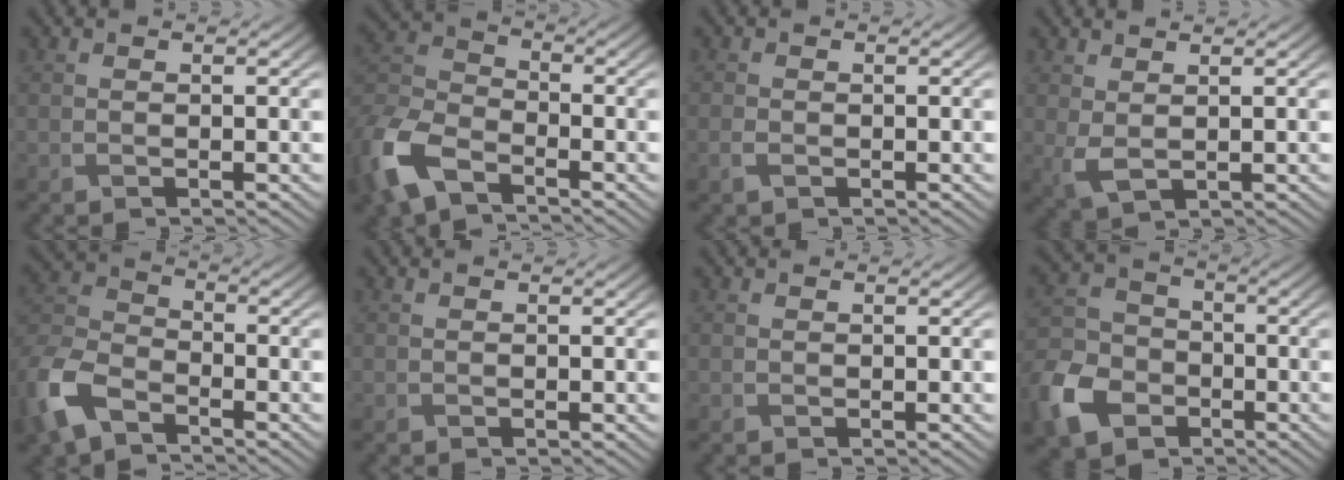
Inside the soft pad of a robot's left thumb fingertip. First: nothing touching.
{"total": 10.2, "force": [-6.1, 5.3, 6.2], "torque": [-0.167, -0.022, -0.137]}
{"total": 1.6, "force": [-0.7, 1.0, 0.9], "torque": [-0.027, -0.003, -0.015]}
{"total": 2.6, "force": [0.9, 1.3, 2.0], "torque": [-0.055, -0.003, 0.022]}
{"total": 9.1, "force": [-5.6, 4.9, 5.2], "torque": [-0.135, -0.013, -0.130]}
{"total": 0.0}
{"total": 0.0}
{"total": 9.9, "force": [-5.1, 7.1, 4.7], "torque": [-0.134, -0.019, -0.118]}